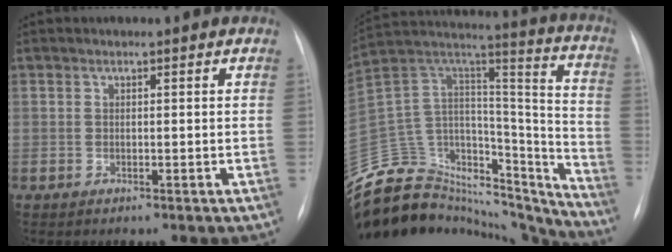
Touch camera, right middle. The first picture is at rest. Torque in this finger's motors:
{"motor_torque": [1.01, -1.13, 0.57, 0.02]}